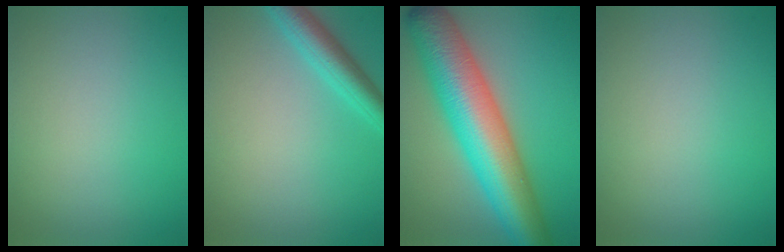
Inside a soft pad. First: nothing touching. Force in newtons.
{"total": 3.6, "press": 3.6, "slide": 0.1}
{"total": 11.9, "press": 11.9, "slide": 0.2}
{"total": 0.0}